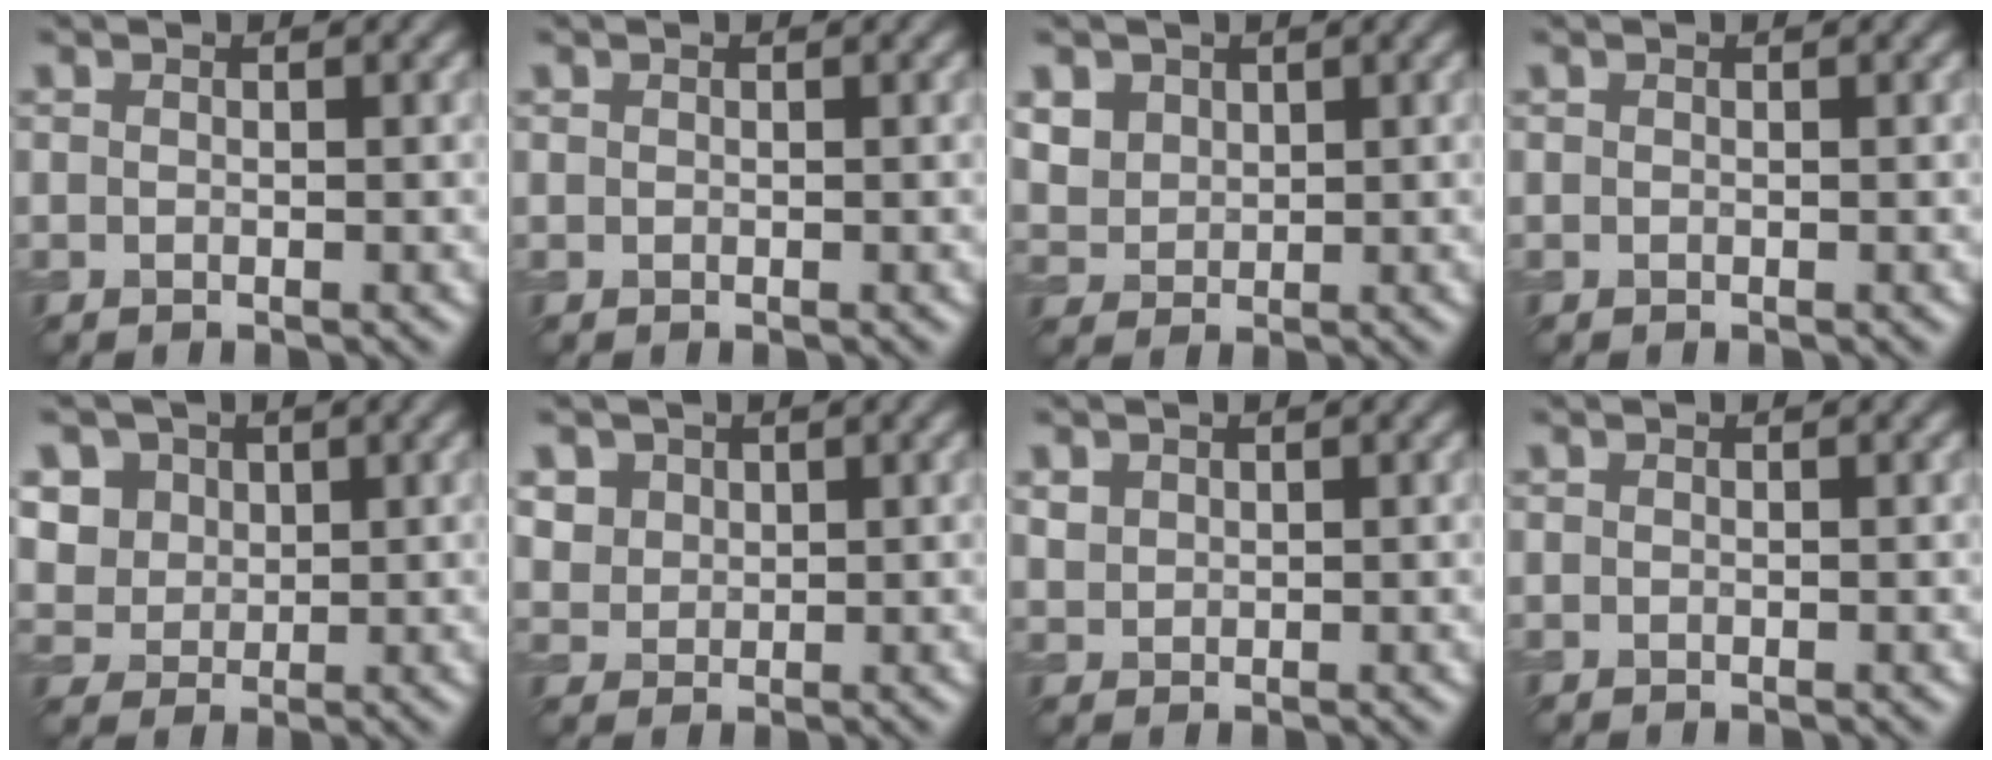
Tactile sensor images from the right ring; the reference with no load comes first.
{"total": 0.0}
{"total": 4.3, "force": [2.2, 3.2, 1.8], "torque": [-0.066, 0.006, 0.053]}
{"total": 0.0}
{"total": 7.2, "force": [3.2, 5.8, 2.9], "torque": [-0.072, 0.012, 0.050]}
{"total": 3.2, "force": [1.7, 2.5, 1.1], "torque": [-0.046, 0.000, 0.047]}
{"total": 1.2, "force": [0.7, 1.0, 0.3], "torque": [-0.008, -0.001, 0.018]}
{"total": 0.0}